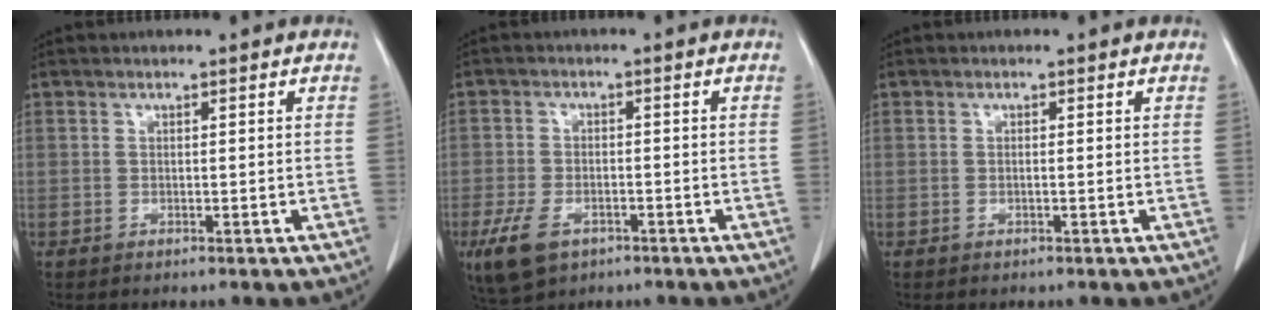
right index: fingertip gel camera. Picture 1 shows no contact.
{"total": 6.2, "force": [-3.3, 3.7, 3.9], "torque": [-0.083, -0.006, -0.048]}
{"total": 0.0}